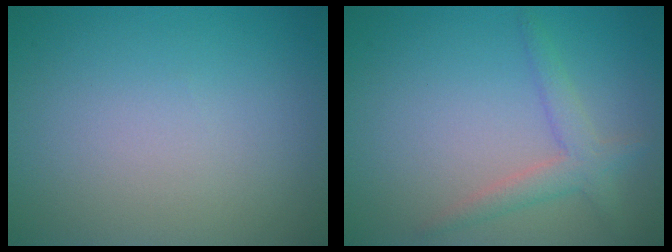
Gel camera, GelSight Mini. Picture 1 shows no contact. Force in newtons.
{"total": 2.4, "press": 2.4, "slide": 0.2}